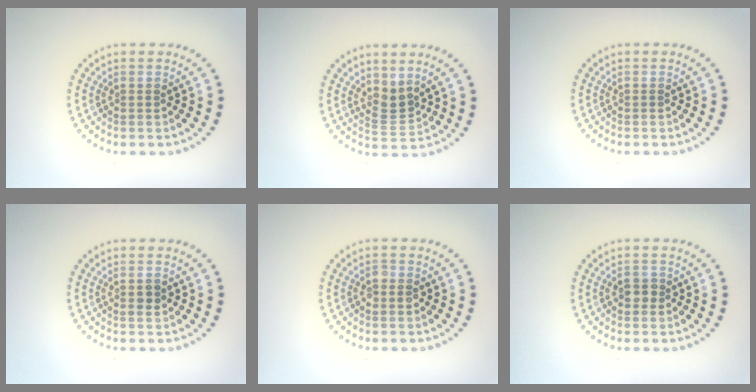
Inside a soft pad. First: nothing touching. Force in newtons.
{"total": 2.2, "press": 1.5, "slide": 1.6}
{"total": 0.0}
{"total": 1.1, "press": 1.1, "slide": 0.2}
{"total": 1.1, "press": 1.1, "slide": 0.2}
{"total": 1.4, "press": 1.3, "slide": 0.3}